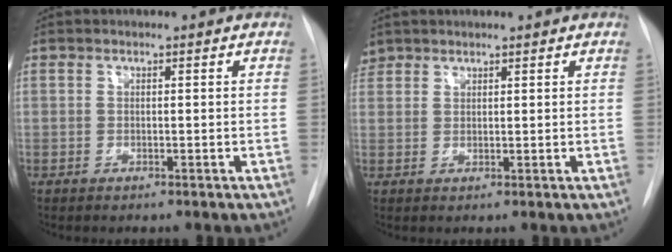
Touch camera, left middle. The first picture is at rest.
{"total": 3.1, "force": [2.5, 1.8, -0.1], "torque": [0.007, 0.010, 0.049]}